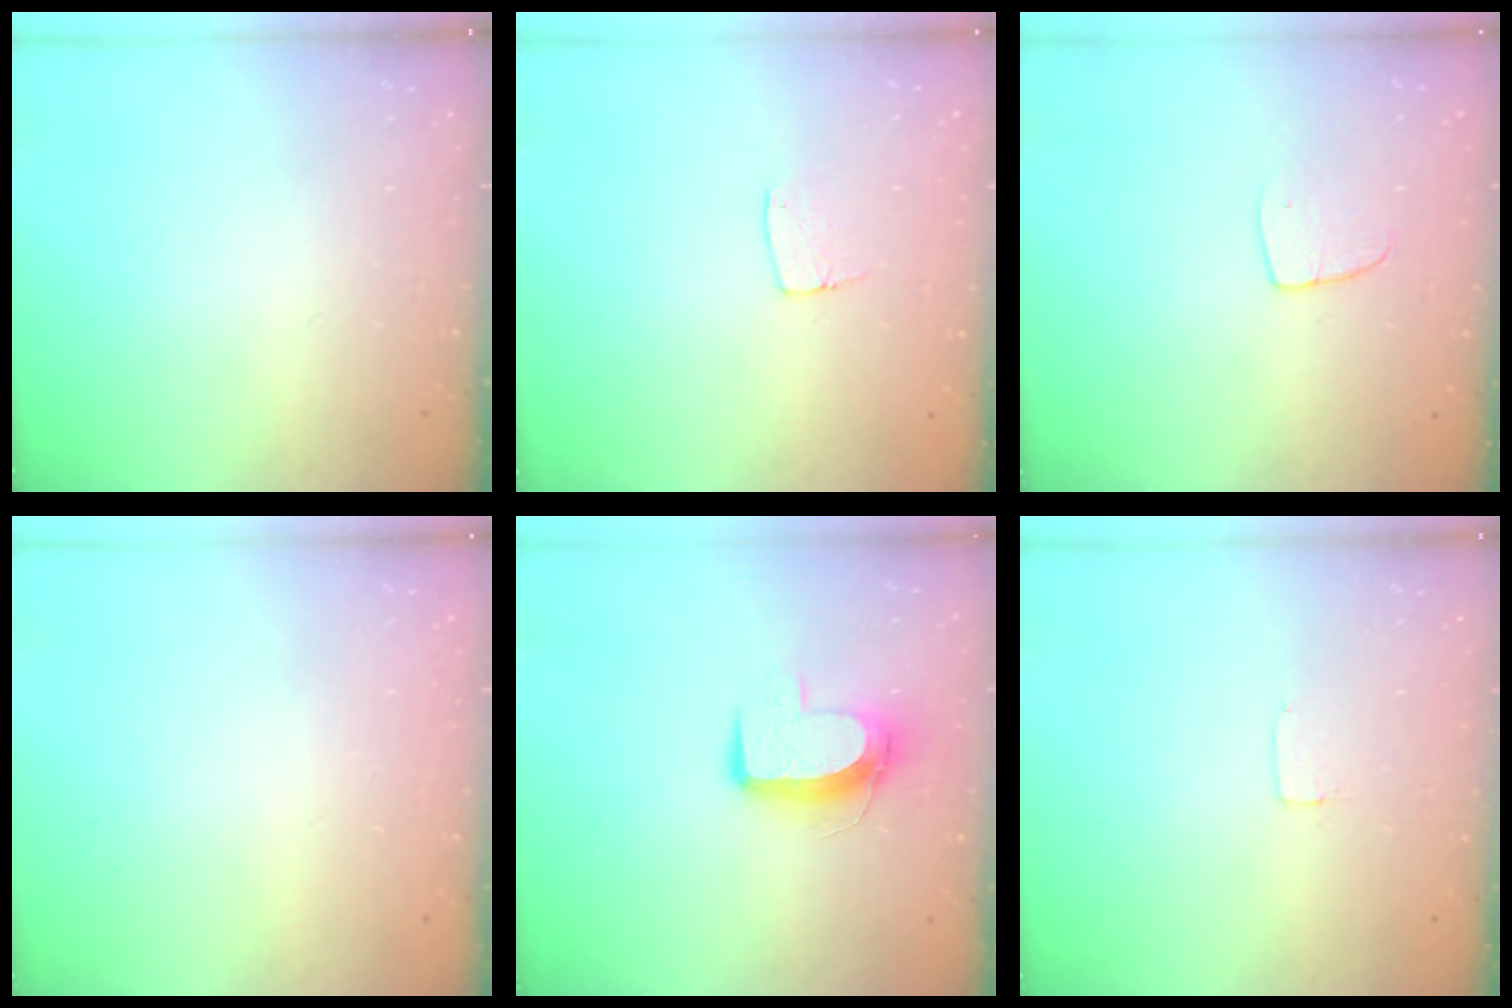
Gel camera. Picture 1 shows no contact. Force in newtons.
{"total": 5.5, "press": 5.5, "slide": 0.4}
{"total": 6.5, "press": 6.5, "slide": 0.5}
{"total": 0.8, "press": 0.4, "slide": 0.7}
{"total": 10.2, "press": 10.2, "slide": 0.8}
{"total": 1.7, "press": 1.7, "slide": 0.1}